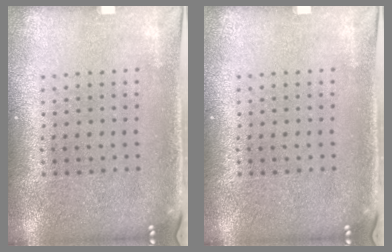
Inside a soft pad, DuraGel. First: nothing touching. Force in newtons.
{"total": 0.0}